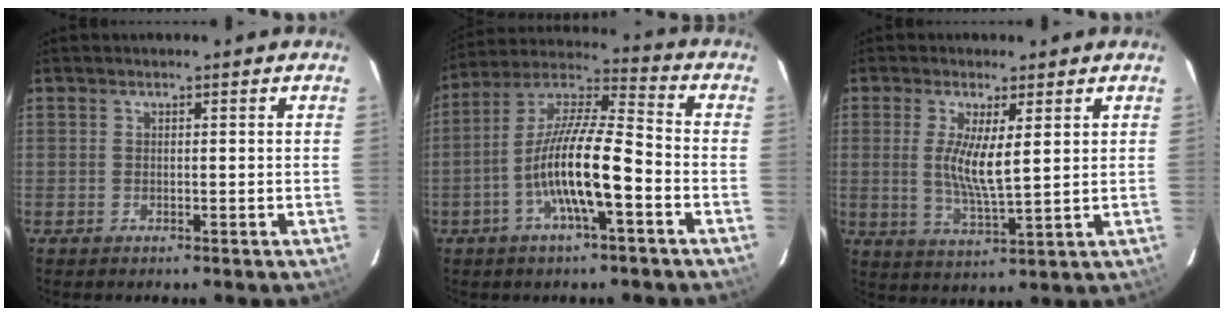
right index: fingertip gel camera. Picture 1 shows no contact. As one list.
[{"total": 13.9, "force": [-5.0, 2.4, 12.8], "torque": [-0.246, 0.002, -0.100]}, {"total": 6.5, "force": [1.4, 0.8, 6.3], "torque": [-0.121, -0.014, 0.026]}]